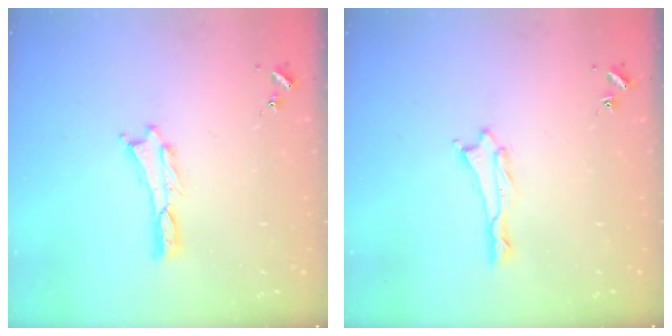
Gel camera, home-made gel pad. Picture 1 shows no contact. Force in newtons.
{"total": 0.6, "press": 0.6, "slide": 0.1}